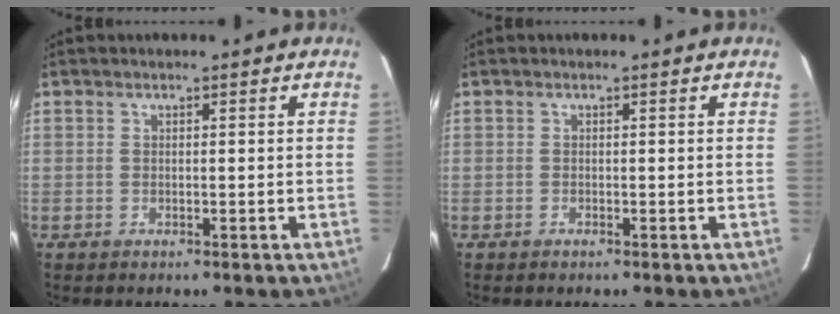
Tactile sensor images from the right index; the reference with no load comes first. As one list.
[{"total": 0.0}]